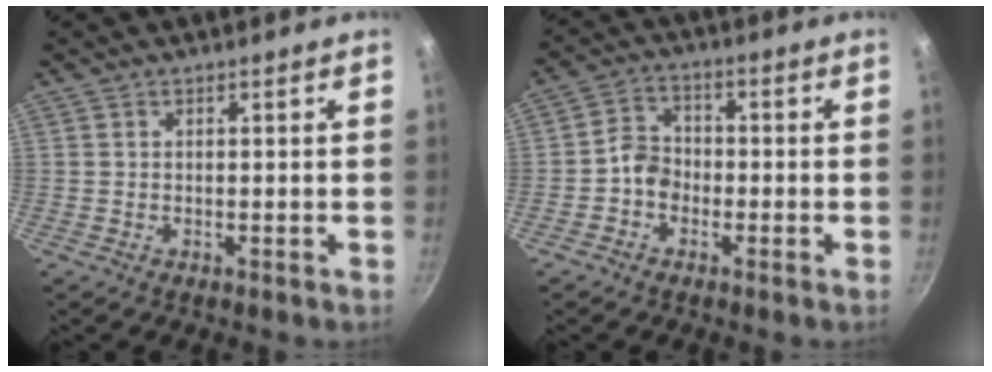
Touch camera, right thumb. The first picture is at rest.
{"total": 4.7, "force": [-1.7, 3.8, 2.1], "torque": [-0.015, 0.024, -0.042]}